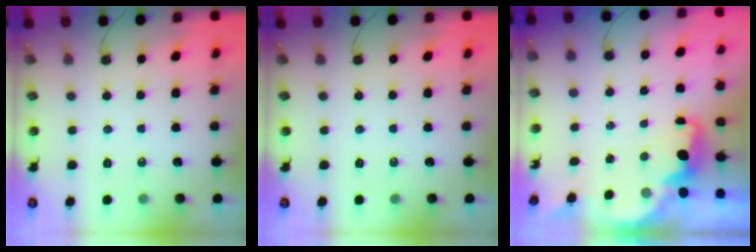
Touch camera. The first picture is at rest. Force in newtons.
{"total": 0.0}
{"total": 2.2, "press": 2.1, "slide": 0.6}